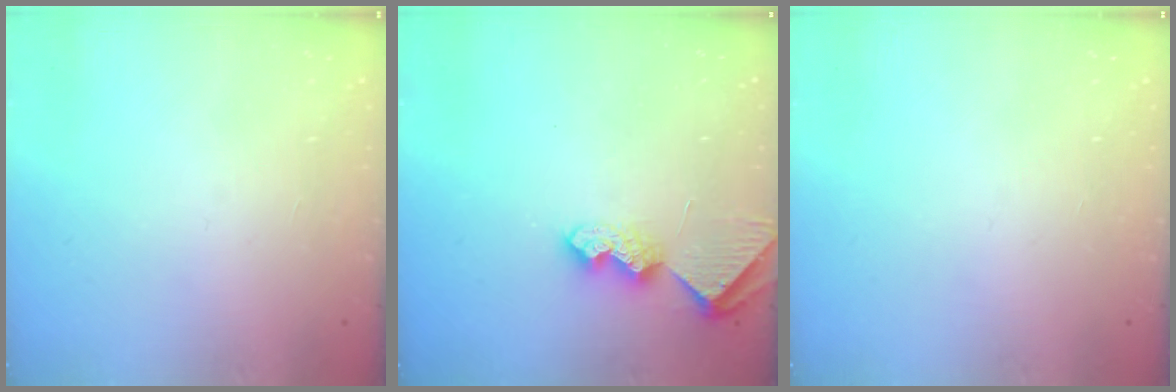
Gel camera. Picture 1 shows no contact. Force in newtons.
{"total": 7.6, "press": 7.6, "slide": 0.2}
{"total": 0.0}